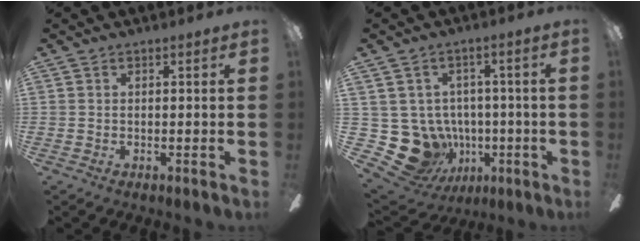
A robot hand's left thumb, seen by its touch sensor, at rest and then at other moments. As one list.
[{"total": 12.6, "force": [-2.6, 11.4, 4.6], "torque": [-0.132, -0.003, -0.027]}]